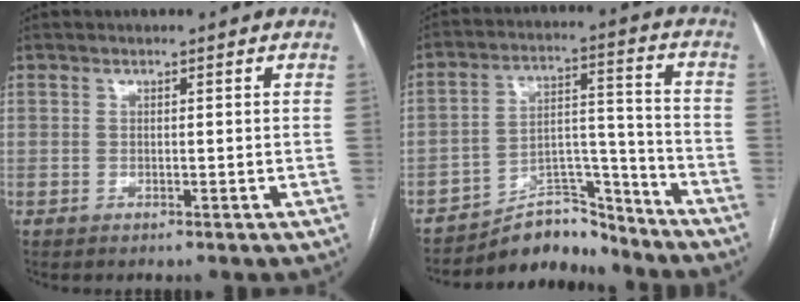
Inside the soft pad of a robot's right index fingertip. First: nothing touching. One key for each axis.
{"total": 9.8, "fx": -9.3, "fy": 3.0, "fz": 1.2, "tx": -0.007, "ty": 0.057, "tz": -0.157}